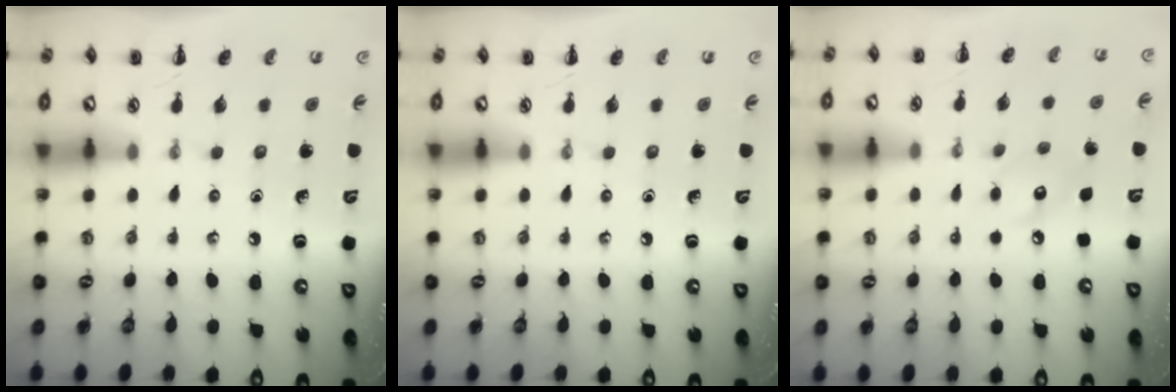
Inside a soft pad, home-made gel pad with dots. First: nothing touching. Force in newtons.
{"total": 0.0}
{"total": 7.3, "press": 7.3, "slide": 0.8}